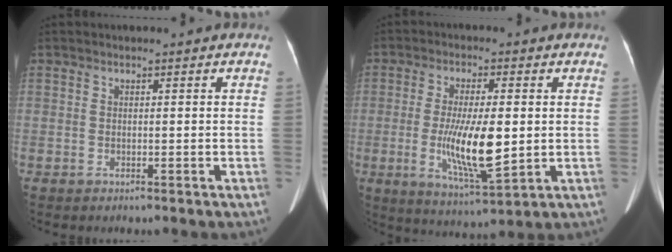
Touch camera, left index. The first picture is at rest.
{"total": 10.4, "force": [-0.7, 2.2, 10.2], "torque": [-0.193, -0.020, -0.009]}